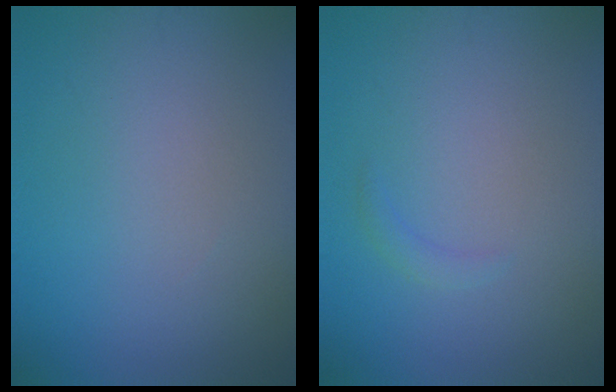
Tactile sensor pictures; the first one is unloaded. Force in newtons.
{"total": 0.9, "press": 0.9, "slide": 0.1}